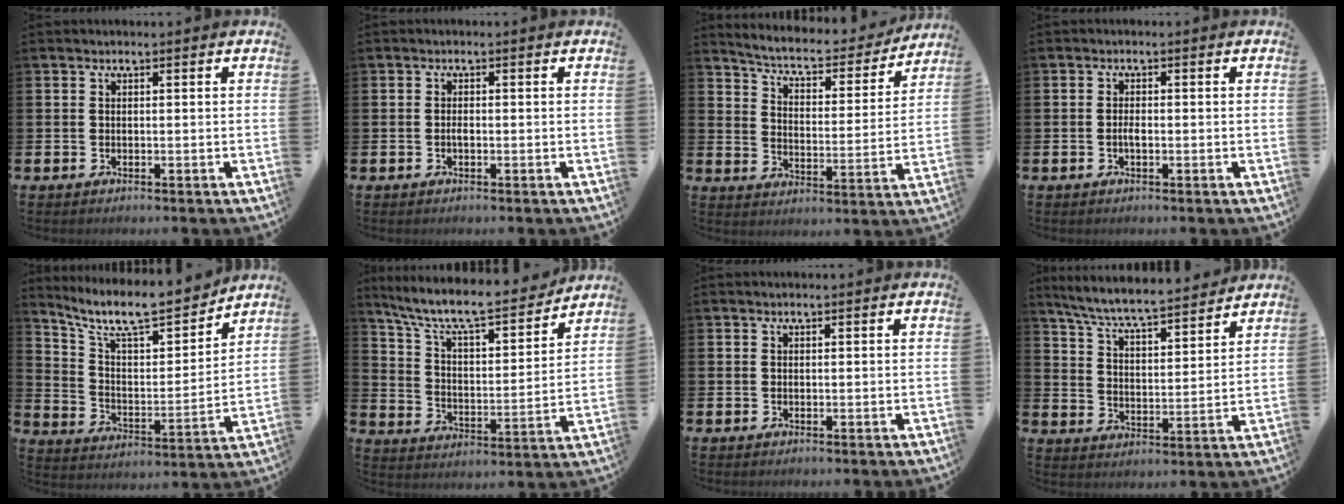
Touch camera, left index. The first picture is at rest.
{"total": 0.8, "force": [-0.3, 0.4, 0.7], "torque": [-0.012, -0.001, -0.006]}
{"total": 5.9, "force": [5.5, 1.3, 1.8], "torque": [-0.057, -0.043, 0.086]}
{"total": 1.3, "force": [-0.3, 0.5, 1.1], "torque": [-0.020, 0.000, -0.008]}
{"total": 10.3, "force": [9.2, 2.4, 4.0], "torque": [-0.113, -0.068, 0.158]}
{"total": 9.8, "force": [8.8, 1.9, 3.9], "torque": [-0.110, -0.061, 0.146]}
{"total": 0.0}
{"total": 7.0, "force": [6.7, 0.3, 2.1], "torque": [-0.072, -0.050, 0.114]}